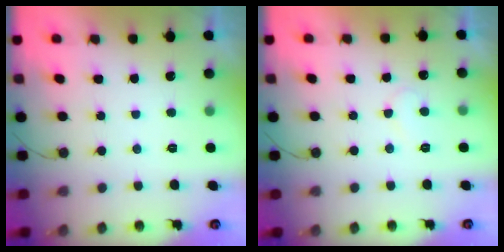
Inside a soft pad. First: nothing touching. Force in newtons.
{"total": 6.9, "press": 6.9, "slide": 0.5}